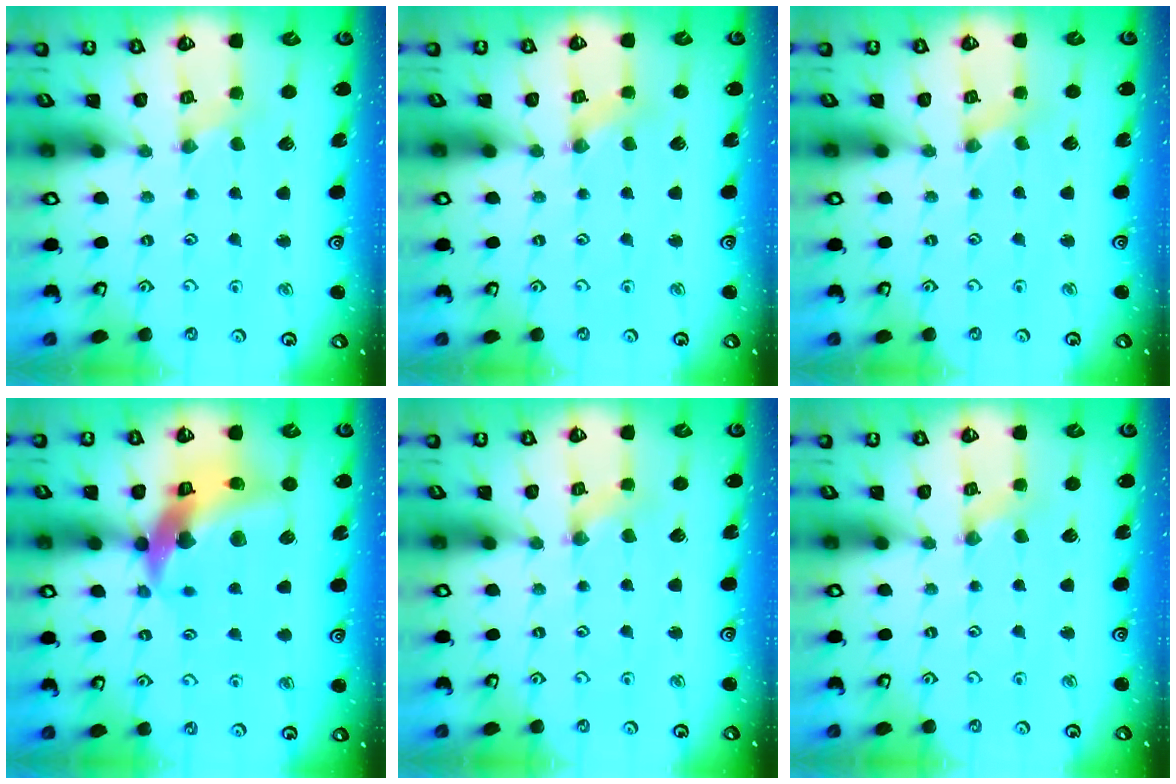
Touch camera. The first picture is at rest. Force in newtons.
{"total": 0.9, "press": 0.9, "slide": 0.2}
{"total": 0.0}
{"total": 15.9, "press": 15.8, "slide": 2.1}
{"total": 0.9, "press": 0.9, "slide": 0.2}
{"total": 0.0}